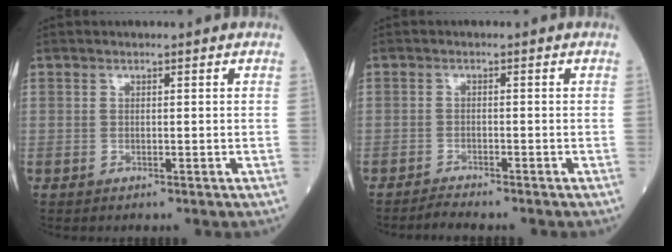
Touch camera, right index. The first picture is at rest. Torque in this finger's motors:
{"motor_torque": [0.06, -0.11, 0.06, -0.01]}